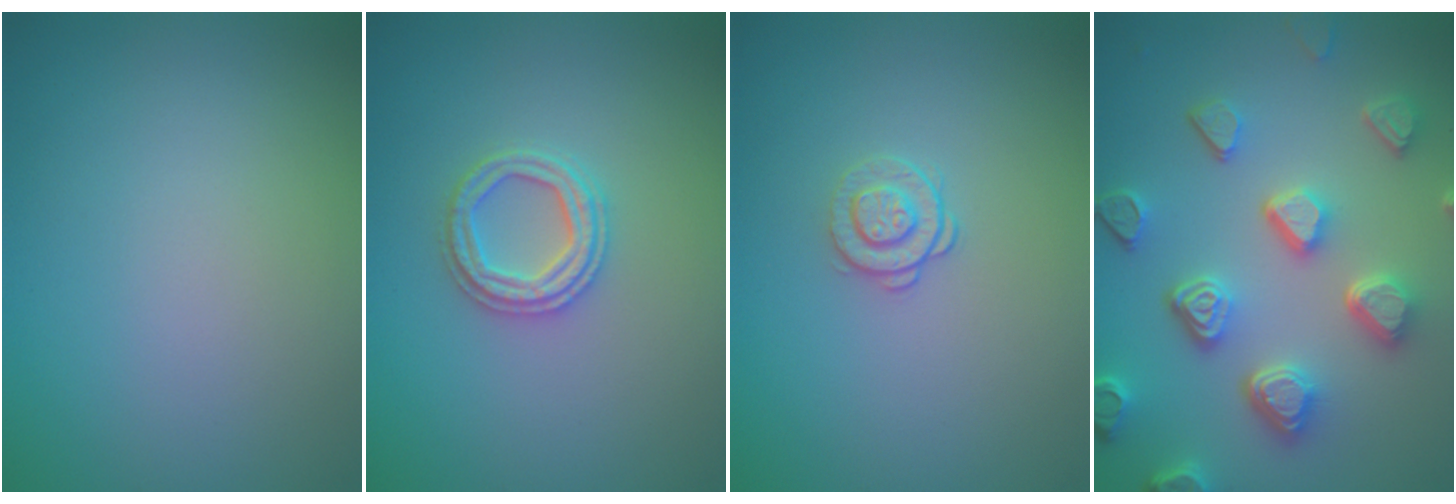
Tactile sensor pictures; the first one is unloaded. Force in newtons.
{"total": 2.6, "press": 2.6, "slide": 0.5}
{"total": 1.6, "press": 1.2, "slide": 1.0}
{"total": 6.7, "press": 5.3, "slide": 4.0}